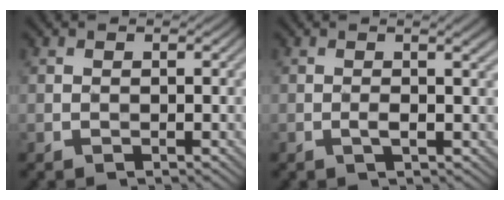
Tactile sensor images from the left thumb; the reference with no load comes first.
{"total": 3.0, "force": [0.2, 0.3, 3.0], "torque": [-0.049, 0.009, 0.002]}